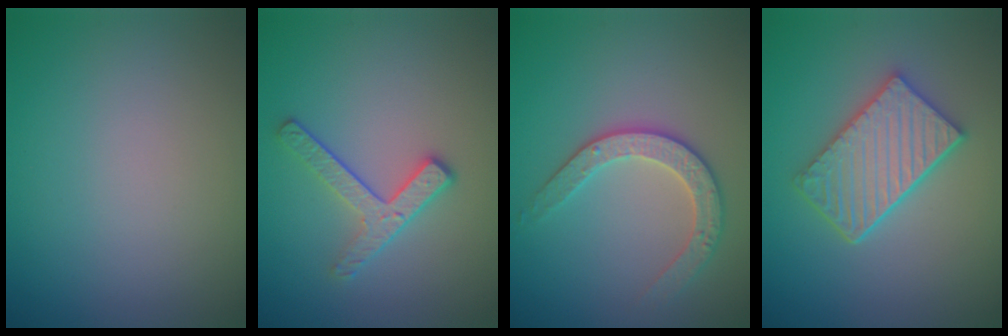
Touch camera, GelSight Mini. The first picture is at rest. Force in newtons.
{"total": 2.8, "press": 2.4, "slide": 1.4}
{"total": 2.9, "press": 2.9, "slide": 0.7}
{"total": 5.0, "press": 4.2, "slide": 2.8}